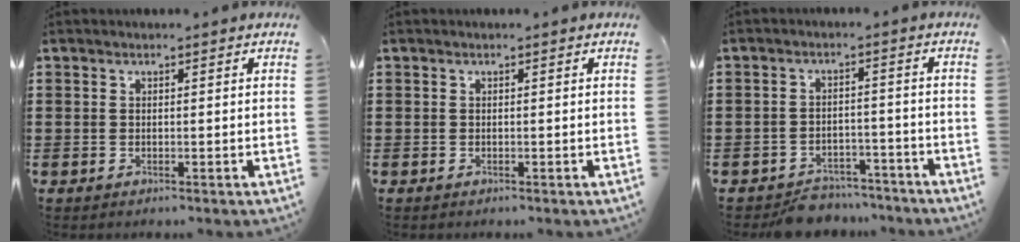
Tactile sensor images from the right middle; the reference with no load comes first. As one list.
[{"total": 0.0}, {"total": 4.1, "force": [-4.0, 1.1, 0.3], "torque": [-0.008, 0.009, -0.081]}]